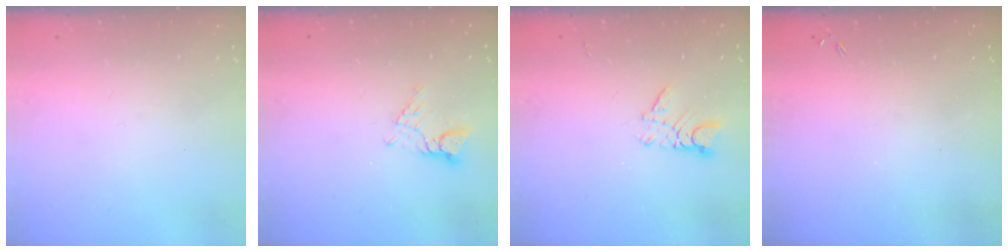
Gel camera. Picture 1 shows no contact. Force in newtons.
{"total": 4.1, "press": 4.0, "slide": 0.5}
{"total": 3.4, "press": 3.4, "slide": 0.3}
{"total": 0.0}